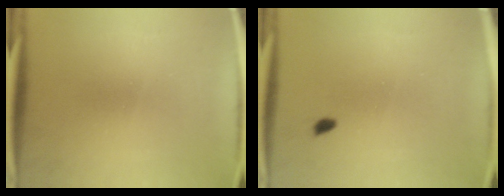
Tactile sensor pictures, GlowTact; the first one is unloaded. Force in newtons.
{"total": 0.9}